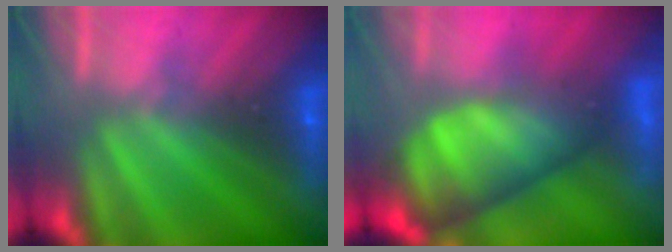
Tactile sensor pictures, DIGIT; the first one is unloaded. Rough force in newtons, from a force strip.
{"total": 9.8}